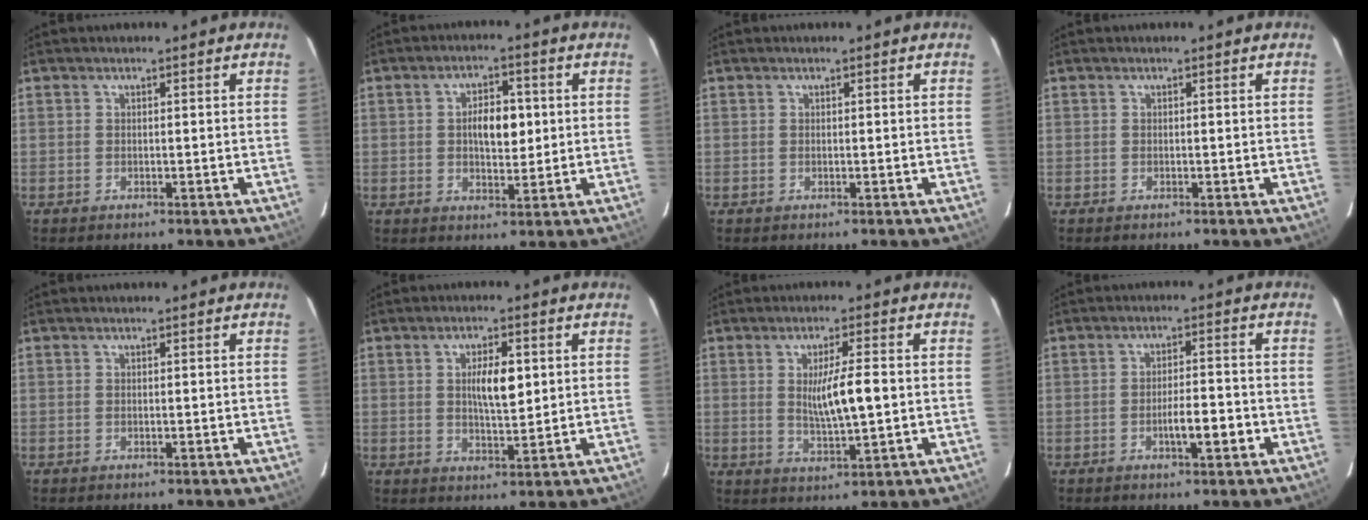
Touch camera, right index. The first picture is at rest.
{"total": 5.8, "force": [0.6, 2.5, 5.2], "torque": [-0.087, 0.008, 0.012]}
{"total": 0.0}
{"total": 0.0}
{"total": 0.0}
{"total": 5.8, "force": [1.2, 1.7, 5.4], "torque": [-0.092, 0.002, 0.023]}
{"total": 7.0, "force": [0.4, 0.6, 7.0], "torque": [-0.122, -0.008, 0.012]}
{"total": 4.8, "force": [-1.8, 0.9, 4.3], "torque": [-0.070, 0.001, -0.029]}